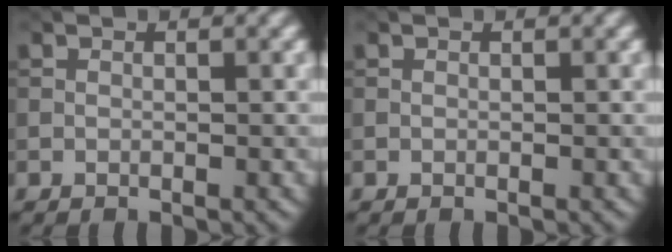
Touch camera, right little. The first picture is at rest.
{"total": 0.0}